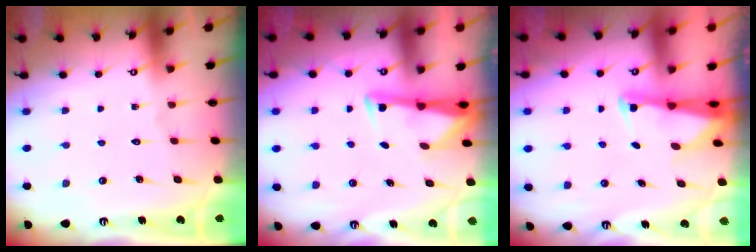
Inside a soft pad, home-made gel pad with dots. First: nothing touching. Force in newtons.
{"total": 2.9, "press": 2.9, "slide": 0.4}
{"total": 3.3, "press": 3.3, "slide": 0.5}